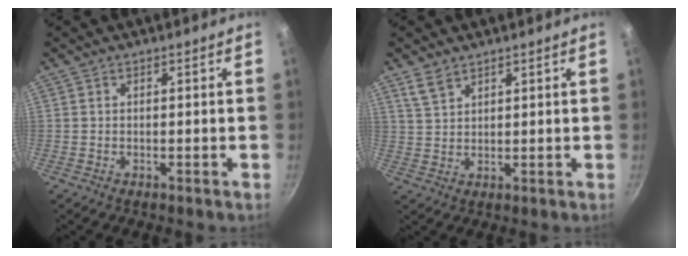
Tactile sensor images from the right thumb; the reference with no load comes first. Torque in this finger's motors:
{"motor_torque": [0.01, 0.53, 0.47, 0.43, 0.21]}